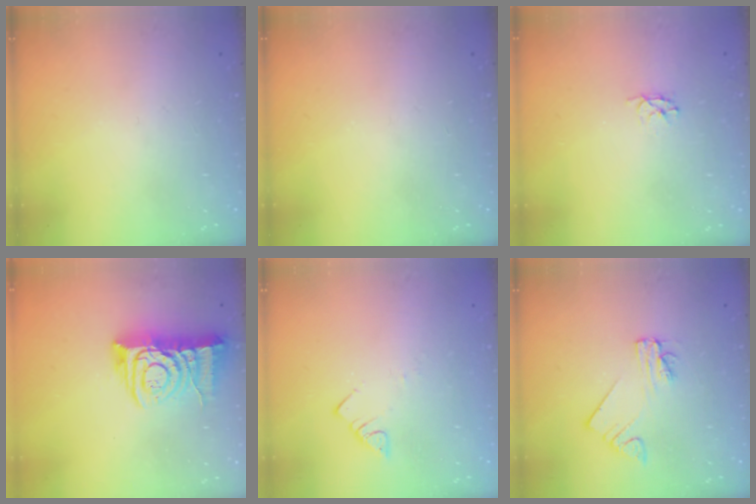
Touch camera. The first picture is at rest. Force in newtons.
{"total": 0.0}
{"total": 2.9, "press": 2.9, "slide": 0.3}
{"total": 10.3, "press": 10.2, "slide": 1.1}
{"total": 2.8, "press": 2.8, "slide": 0.2}
{"total": 2.2, "press": 2.2, "slide": 0.1}